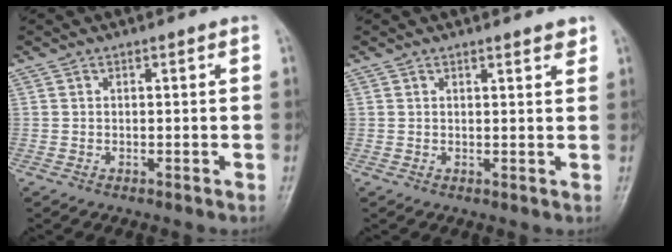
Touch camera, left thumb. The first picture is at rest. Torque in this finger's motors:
{"motor_torque": [-0.06, -0.04, -0.14, -0.03, 0.00]}